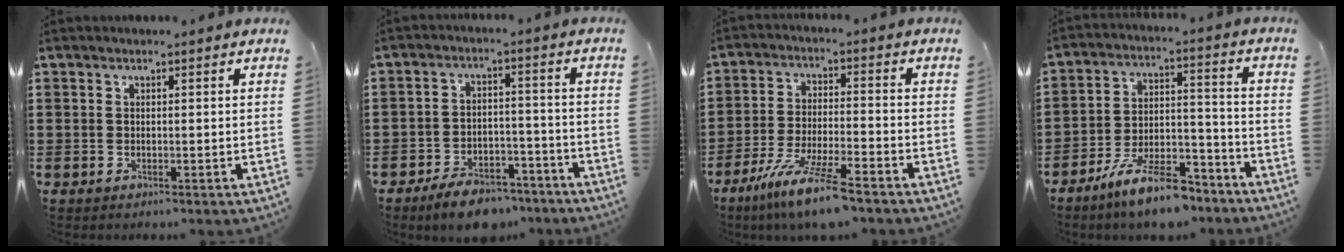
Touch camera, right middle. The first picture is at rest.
{"total": 6.4, "force": [-5.8, 1.8, 2.0], "torque": [-0.034, 0.017, -0.110]}
{"total": 9.3, "force": [-7.2, 0.2, 5.9], "torque": [-0.122, -0.010, -0.140]}
{"total": 11.0, "force": [-9.0, 2.4, 5.8], "torque": [-0.110, 0.029, -0.173]}